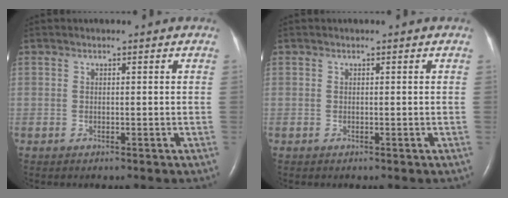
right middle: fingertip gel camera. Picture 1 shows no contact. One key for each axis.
{"total": 0.0}